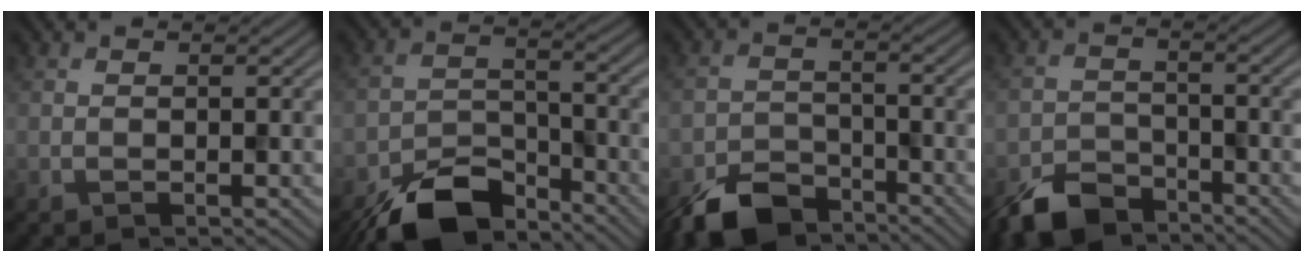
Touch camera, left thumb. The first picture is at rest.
{"total": 10.2, "force": [-7.9, 4.2, 4.8], "torque": [-0.085, -0.008, -0.152]}
{"total": 7.7, "force": [-6.1, 3.4, 3.1], "torque": [-0.059, -0.010, -0.122]}
{"total": 6.8, "force": [-5.5, 3.0, 2.6], "torque": [-0.050, -0.007, -0.114]}